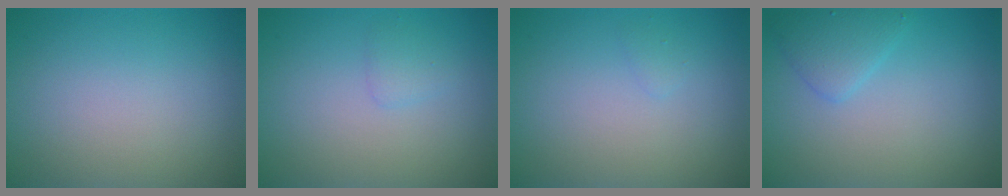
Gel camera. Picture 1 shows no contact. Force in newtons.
{"total": 0.9, "press": 0.9, "slide": 0.2}
{"total": 0.5, "press": 0.5, "slide": 0.1}
{"total": 2.1, "press": 2.1, "slide": 0.0}